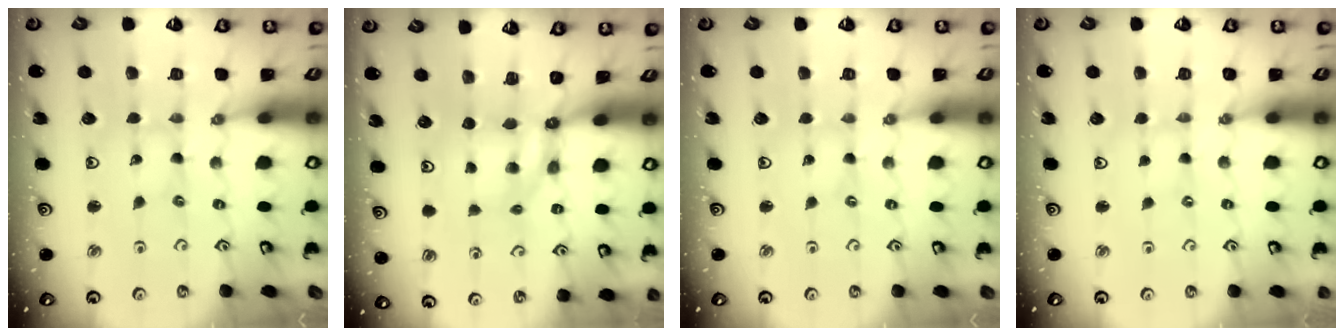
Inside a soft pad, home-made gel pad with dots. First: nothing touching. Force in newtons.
{"total": 6.2, "press": 6.2, "slide": 0.5}
{"total": 0.0}
{"total": 0.0}